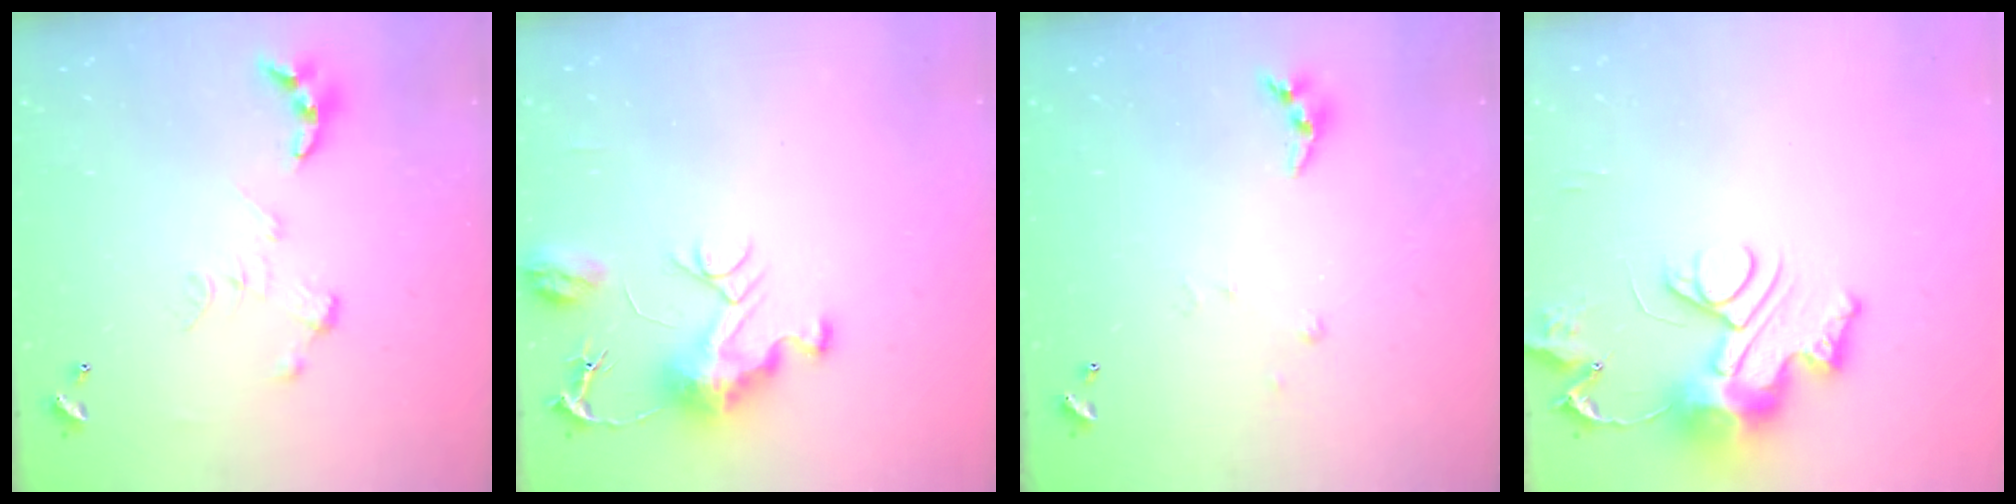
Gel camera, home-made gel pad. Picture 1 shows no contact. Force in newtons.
{"total": 9.2, "press": 9.2, "slide": 1.0}
{"total": 4.3, "press": 4.3, "slide": 0.4}
{"total": 13.0, "press": 13.0, "slide": 0.8}